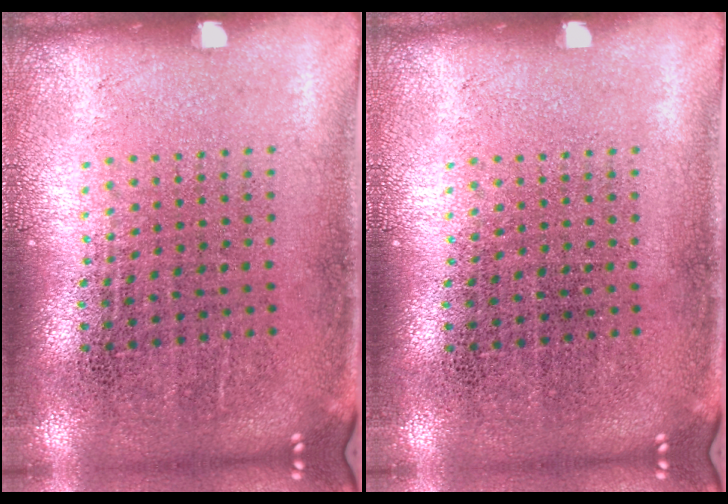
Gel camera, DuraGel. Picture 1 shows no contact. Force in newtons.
{"total": 0.0}